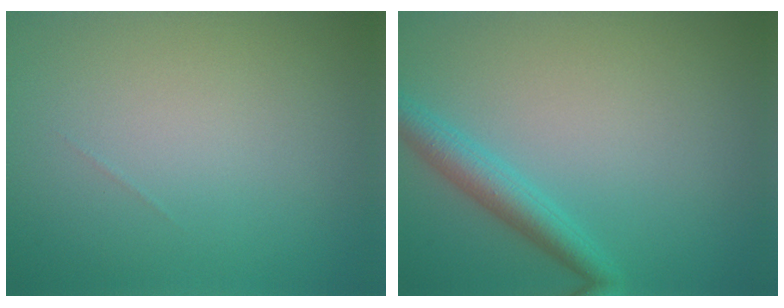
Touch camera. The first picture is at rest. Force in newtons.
{"total": 3.0, "press": 2.9, "slide": 0.2}